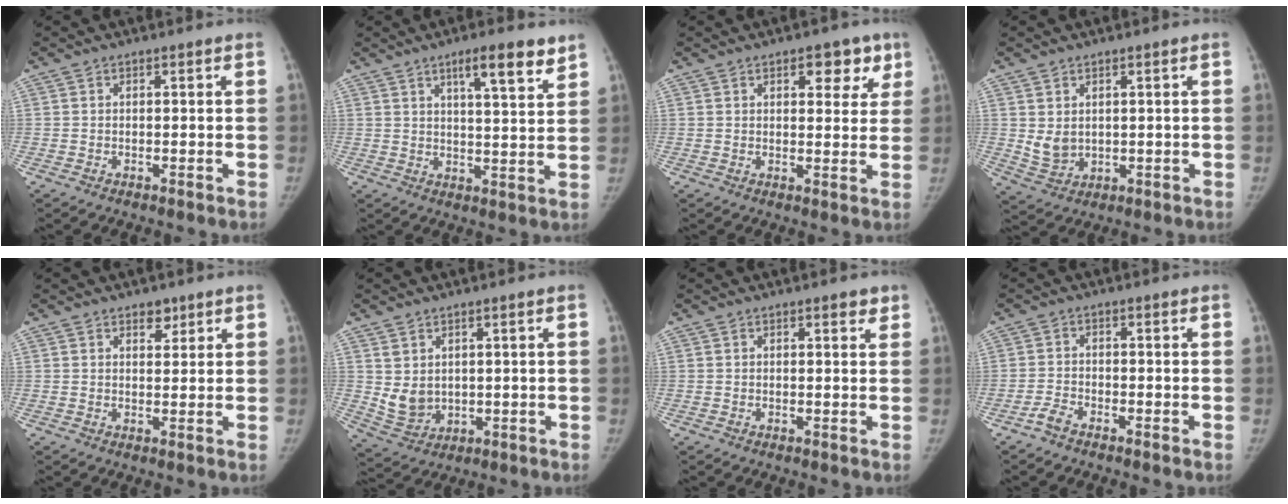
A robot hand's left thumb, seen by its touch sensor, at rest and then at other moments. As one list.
[{"total": 8.6, "force": [5.5, 1.7, 6.4], "torque": [-0.086, -0.031, 0.084]}, {"total": 6.8, "force": [3.6, 3.8, 4.3], "torque": [-0.014, -0.012, 0.040]}, {"total": 4.2, "force": [0.8, 3.3, 2.5], "torque": [-0.034, -0.013, 0.030]}, {"total": 2.7, "force": [1.8, 1.6, 1.1], "torque": [0.003, -0.011, 0.028]}, {"total": 5.6, "force": [1.2, 4.5, 3.1], "torque": [-0.044, -0.016, 0.044]}, {"total": 1.7, "force": [1.2, 0.7, 1.0], "torque": [-0.004, -0.005, 0.012]}, {"total": 2.3, "force": [-2.0, 0.6, 1.0], "torque": [-0.025, 0.009, -0.042]}]